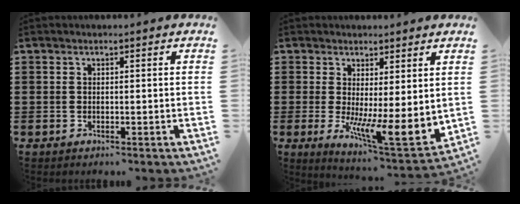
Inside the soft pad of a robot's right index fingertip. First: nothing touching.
{"total": 7.0, "force": [0.0, 1.8, 6.7], "torque": [-0.098, -0.034, 0.006]}